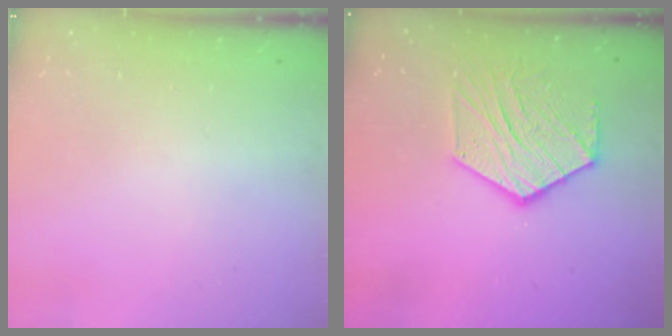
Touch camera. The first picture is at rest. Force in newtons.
{"total": 13.5, "press": 13.4, "slide": 1.1}